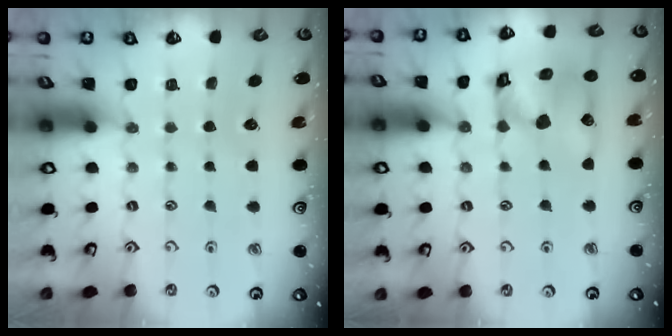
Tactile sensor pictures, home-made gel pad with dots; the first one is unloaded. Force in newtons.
{"total": 14.1, "press": 13.9, "slide": 2.0}